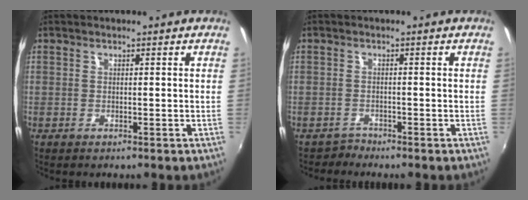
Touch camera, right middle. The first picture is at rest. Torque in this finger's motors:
{"motor_torque": [-0.17, -0.29, -0.02, -0.01]}